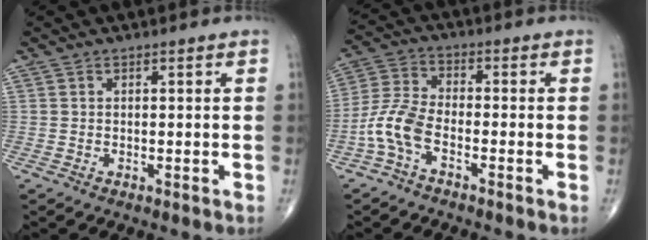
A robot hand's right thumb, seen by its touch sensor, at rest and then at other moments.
{"total": 7.5, "force": [-3.4, 3.3, 5.8], "torque": [-0.135, 0.026, -0.078]}